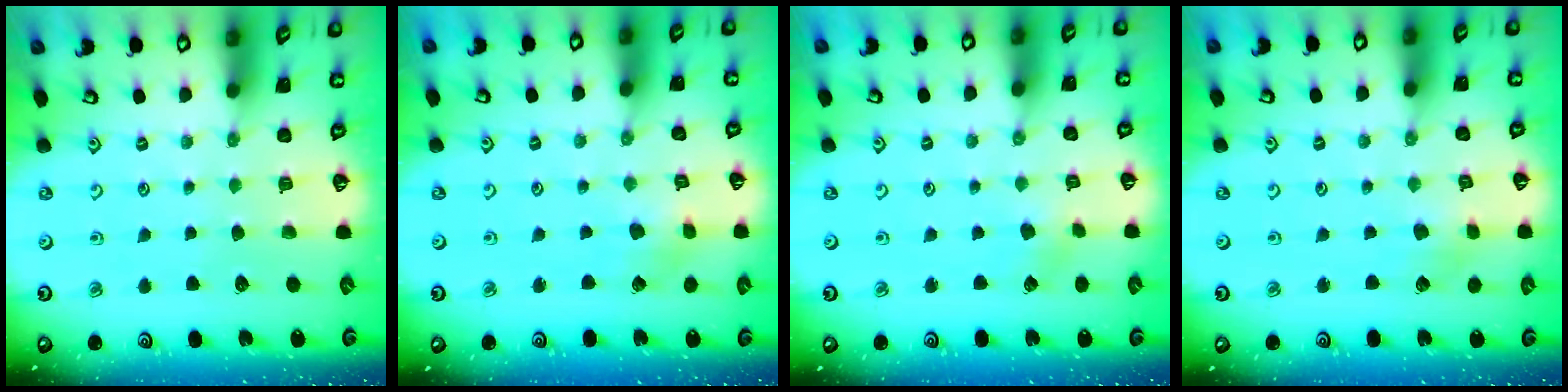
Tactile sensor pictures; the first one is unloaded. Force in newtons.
{"total": 3.1, "press": 3.1, "slide": 0.2}
{"total": 2.2, "press": 2.2, "slide": 0.3}
{"total": 2.7, "press": 2.7, "slide": 0.4}